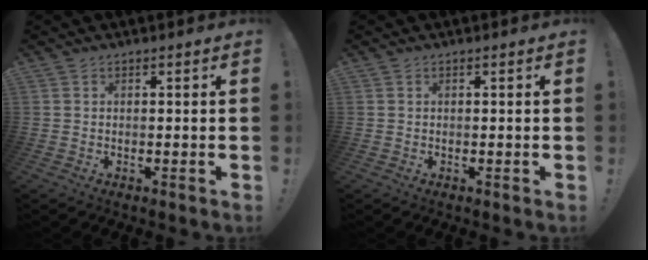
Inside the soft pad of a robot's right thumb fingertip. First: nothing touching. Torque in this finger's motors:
{"motor_torque": [-0.26, -0.05, 0.02, 0.04, 0.01]}